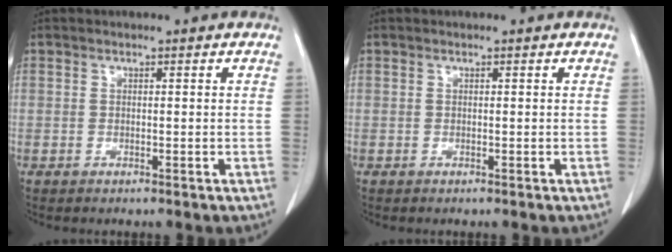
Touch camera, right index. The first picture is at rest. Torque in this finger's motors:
{"motor_torque": [0.00, 0.00, 0.00, 0.00]}